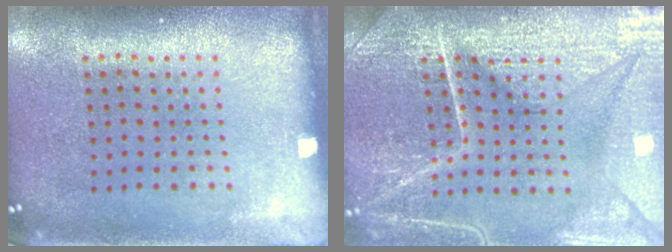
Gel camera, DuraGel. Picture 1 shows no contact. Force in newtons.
{"total": 7.0, "press": 6.9, "slide": 0.8}